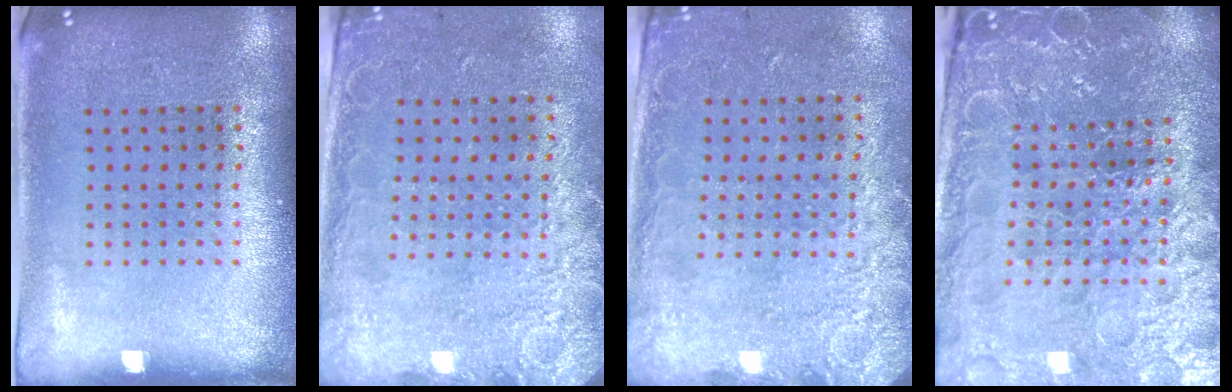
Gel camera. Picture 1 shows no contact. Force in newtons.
{"total": 2.7, "press": 2.0, "slide": 1.8}
{"total": 2.6, "press": 1.9, "slide": 1.8}
{"total": 4.7, "press": 4.5, "slide": 1.3}